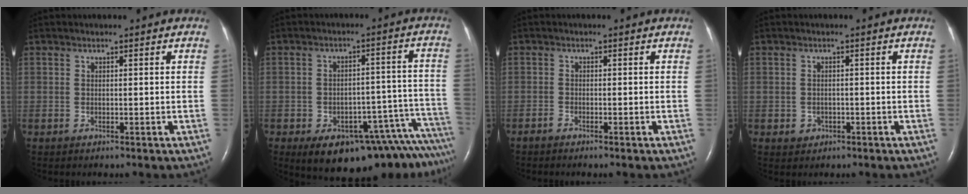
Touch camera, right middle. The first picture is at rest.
{"total": 15.5, "force": [-11.7, 5.2, 8.8], "torque": [-0.047, 0.040, -0.148]}
{"total": 1.1, "force": [-1.0, 0.0, 0.5], "torque": [-0.017, -0.001, -0.019]}
{"total": 1.5, "force": [-0.6, 1.4, 0.3], "torque": [-0.004, 0.005, -0.006]}